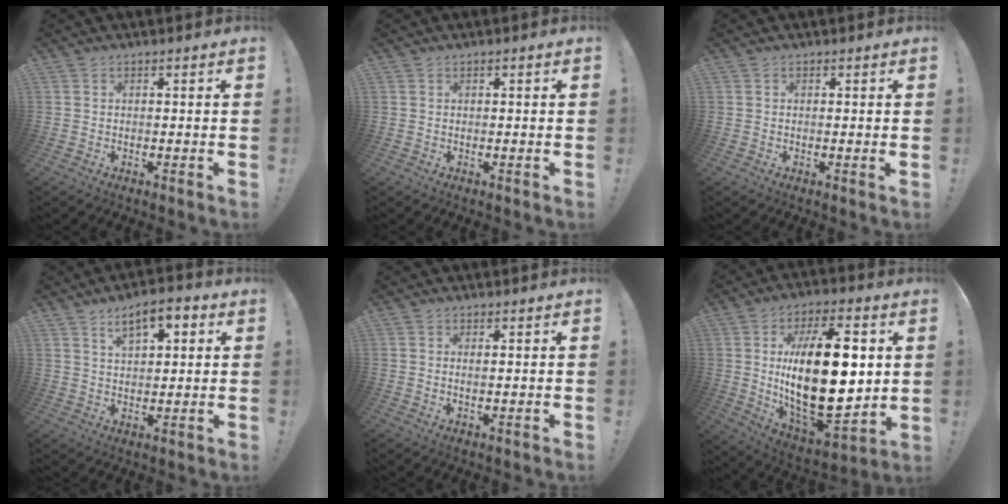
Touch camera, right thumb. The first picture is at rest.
{"total": 0.0}
{"total": 0.9, "force": [0.1, 0.1, 0.9], "torque": [-0.009, -0.003, -0.001]}
{"total": 8.3, "force": [4.2, 3.9, 6.0], "torque": [-0.082, -0.013, 0.070]}
{"total": 1.2, "force": [0.6, 0.0, 1.1], "torque": [-0.014, -0.003, 0.008]}
{"total": 29.8, "force": [3.2, 13.8, 26.2], "torque": [-0.480, -0.023, 0.058]}